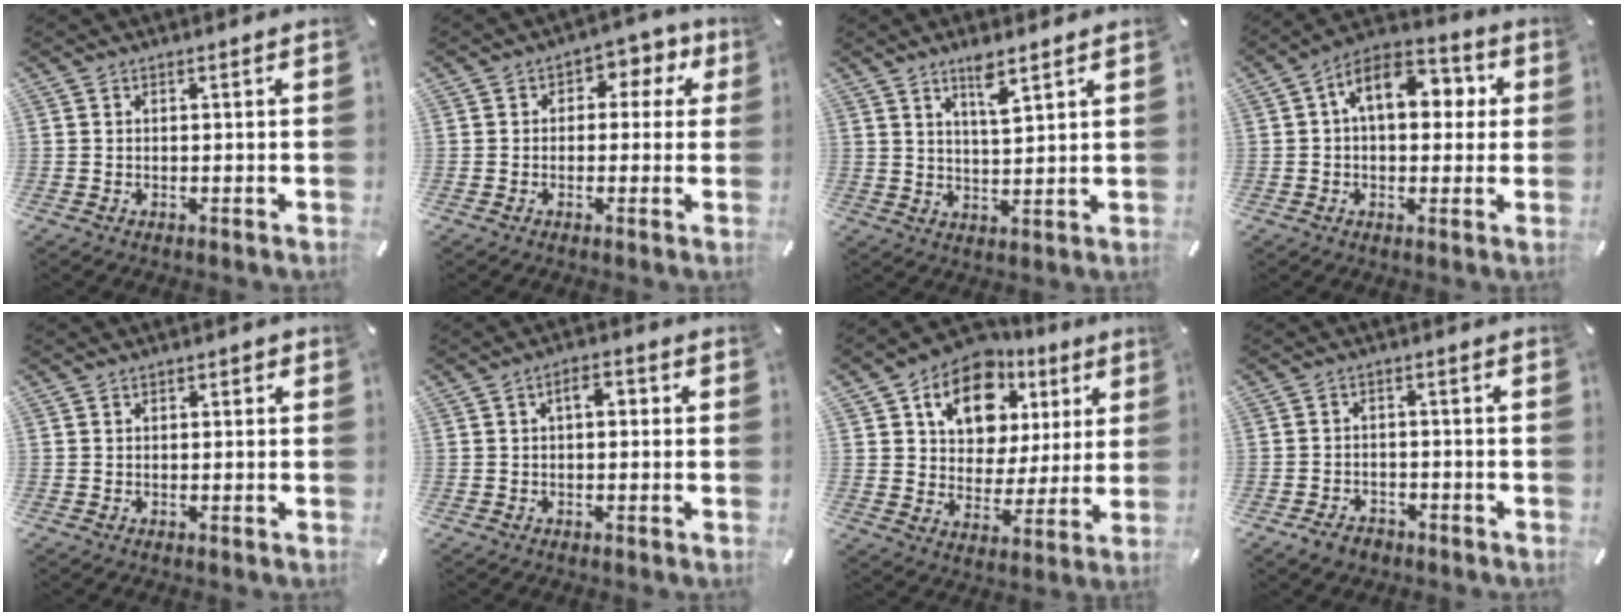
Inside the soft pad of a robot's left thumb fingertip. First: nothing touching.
{"total": 5.0, "force": [0.3, 4.0, 3.0], "torque": [-0.033, 0.004, -0.005]}
{"total": 5.9, "force": [4.3, 1.3, 3.8], "torque": [-0.069, -0.020, 0.072]}
{"total": 12.3, "force": [2.8, 7.9, 9.0], "torque": [-0.127, 0.004, 0.046]}
{"total": 0.8, "force": [0.1, 0.7, 0.4], "torque": [-0.008, 0.006, 0.001]}
{"total": 3.8, "force": [0.3, 2.0, 3.2], "torque": [-0.057, 0.013, 0.000]}
{"total": 14.4, "force": [7.3, 10.5, 6.5], "torque": [-0.111, -0.031, 0.133]}
{"total": 3.7, "force": [-2.7, 2.3, 1.2], "torque": [-0.025, 0.013, -0.053]}